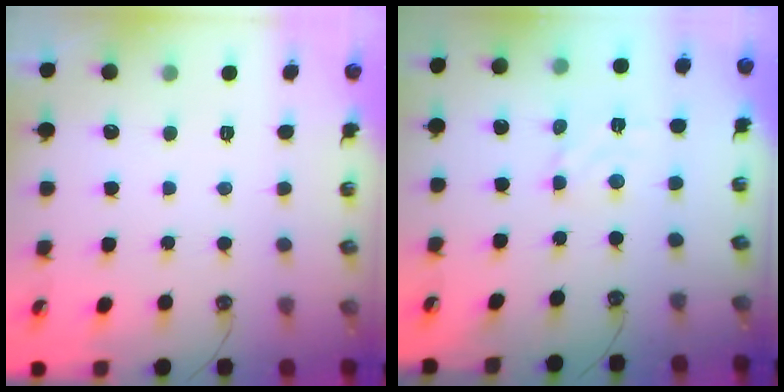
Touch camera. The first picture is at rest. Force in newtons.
{"total": 2.8, "press": 2.7, "slide": 0.4}